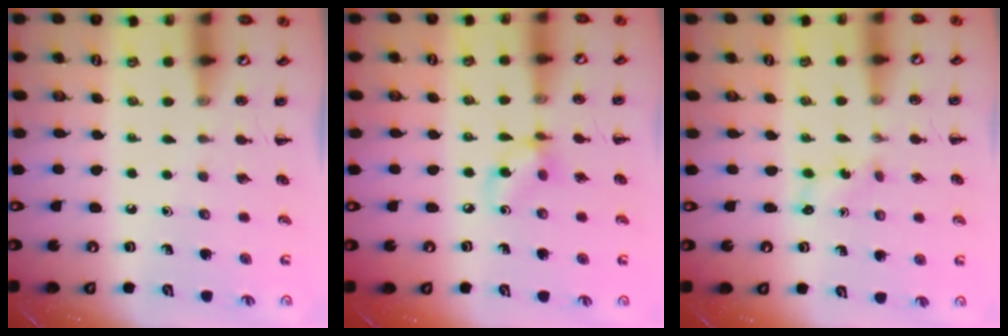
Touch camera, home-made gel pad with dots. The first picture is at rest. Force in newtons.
{"total": 7.0, "press": 6.9, "slide": 0.3}
{"total": 2.8, "press": 2.6, "slide": 1.0}